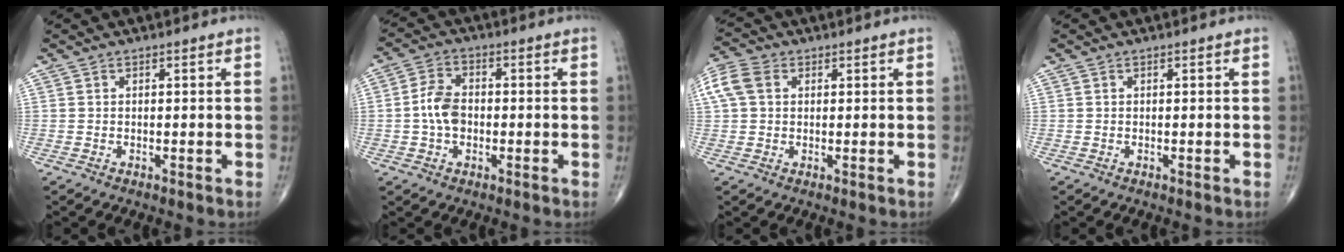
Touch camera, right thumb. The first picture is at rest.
{"total": 6.2, "force": [-0.7, 4.3, 4.5], "torque": [-0.081, 0.016, -0.019]}
{"total": 8.7, "force": [2.4, 6.5, 5.3], "torque": [-0.134, 0.025, 0.048]}
{"total": 0.0}